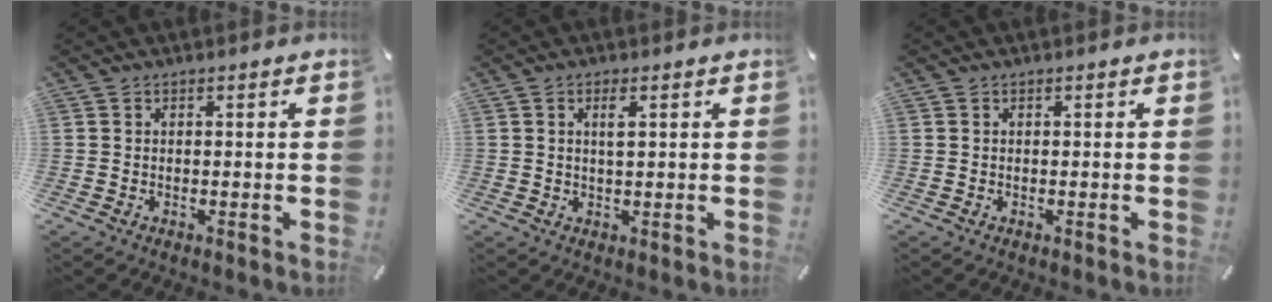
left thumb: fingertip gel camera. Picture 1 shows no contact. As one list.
[{"total": 2.7, "force": [0.9, 0.7, 2.5], "torque": [-0.044, 0.001, 0.011]}, {"total": 0.0}]